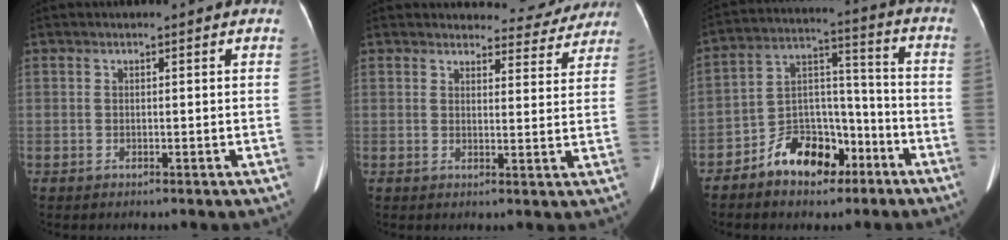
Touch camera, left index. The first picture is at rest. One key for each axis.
{"total": 7.5, "fx": 7.1, "fy": 2.4, "fz": 0.0, "tx": 0.021, "ty": -0.009, "tz": 0.066}
{"total": 11.2, "fx": -7.1, "fy": 6.2, "fz": 6.1, "tx": -0.117, "ty": 0.028, "tz": -0.119}